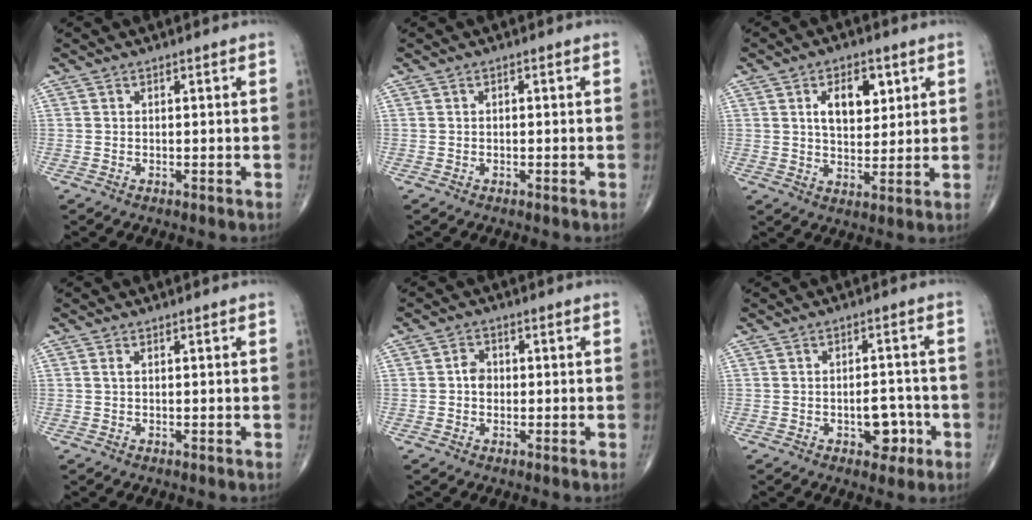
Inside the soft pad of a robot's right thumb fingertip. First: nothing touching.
{"total": 0.0}
{"total": 8.5, "force": [3.0, 5.0, 6.3], "torque": [-0.070, -0.015, 0.050]}
{"total": 0.6, "force": [0.1, 0.2, 0.5], "torque": [-0.015, 0.005, 0.003]}
{"total": 2.6, "force": [-0.2, 2.1, 1.5], "torque": [-0.010, 0.008, -0.010]}
{"total": 5.8, "force": [-2.2, 3.4, 4.1], "torque": [-0.032, 0.018, -0.026]}